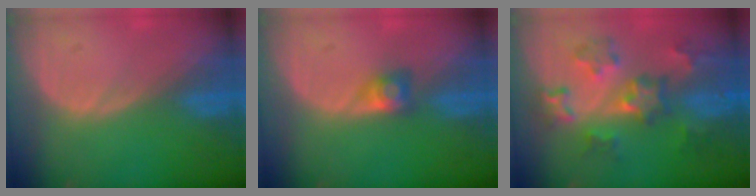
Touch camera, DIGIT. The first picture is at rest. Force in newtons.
{"total": 2.7, "press": 2.5, "slide": 1.1}
{"total": 7.9, "press": 7.7, "slide": 1.6}